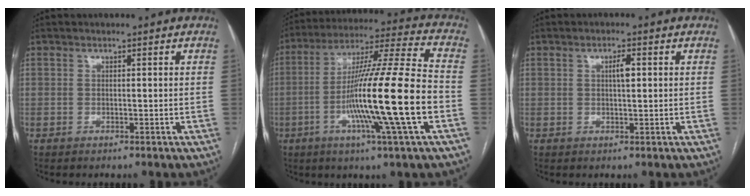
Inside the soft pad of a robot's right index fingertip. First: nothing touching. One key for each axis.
{"total": 20.3, "fx": -5.0, "fy": -1.1, "fz": 19.6, "tx": -0.347, "ty": -0.012, "tz": -0.098}
{"total": 2.2, "fx": 0.5, "fy": 0.5, "fz": 2.1, "tx": -0.036, "ty": 0.003, "tz": 0.008}